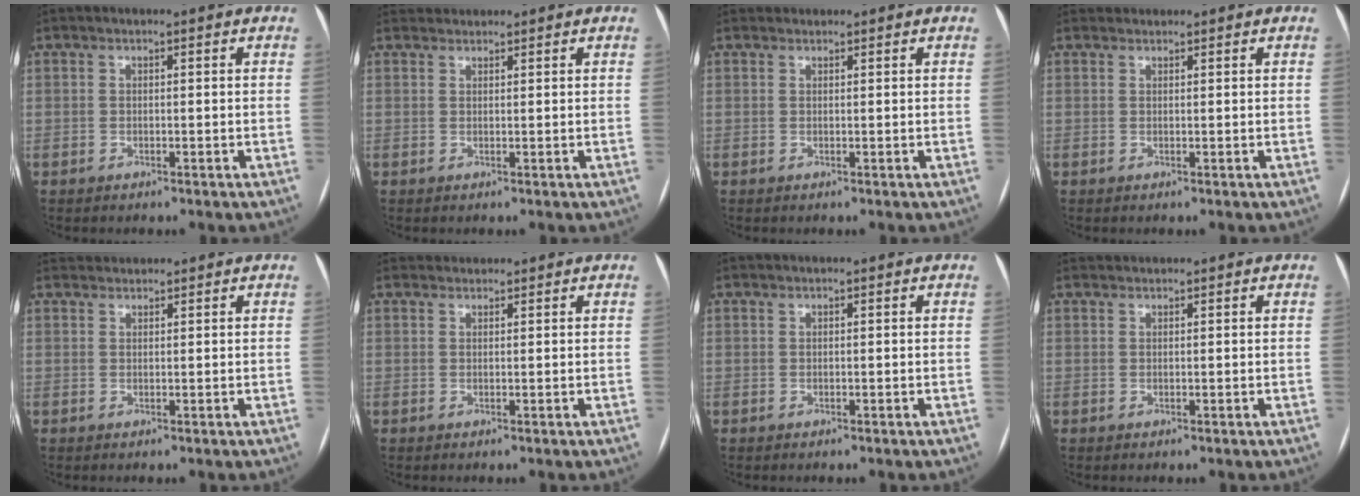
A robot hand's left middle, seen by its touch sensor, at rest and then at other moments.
{"total": 1.9, "force": [1.8, 0.3, -0.4], "torque": [-0.001, 0.020, 0.036]}
{"total": 1.2, "force": [1.1, 0.4, -0.2], "torque": [0.000, 0.019, 0.021]}
{"total": 1.4, "force": [1.4, 0.3, -0.3], "torque": [-0.001, 0.019, 0.027]}
{"total": 2.1, "force": [2.0, 0.2, -0.3], "torque": [-0.003, 0.020, 0.041]}
{"total": 1.7, "force": [1.6, 0.3, -0.4], "torque": [0.001, 0.018, 0.030]}
{"total": 0.0}
{"total": 1.1, "force": [1.1, 0.0, -0.2], "torque": [-0.004, 0.018, 0.026]}